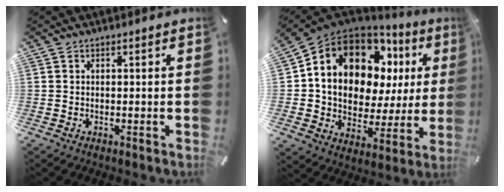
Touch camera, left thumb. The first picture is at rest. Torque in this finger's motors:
{"motor_torque": [2.53, 2.48, 2.77, 0.00, 0.30]}